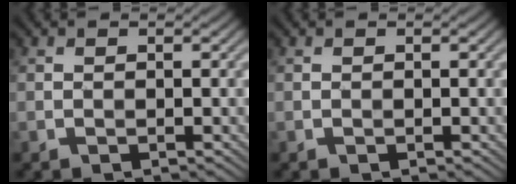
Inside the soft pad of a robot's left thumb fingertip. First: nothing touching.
{"total": 0.0}